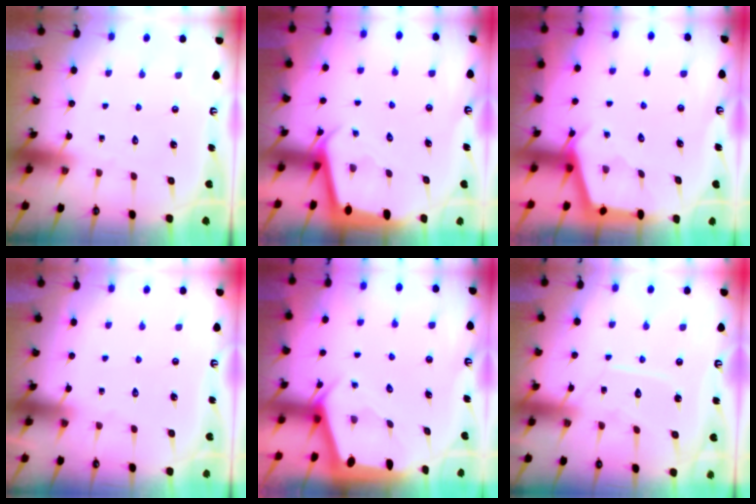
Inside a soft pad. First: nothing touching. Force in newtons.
{"total": 2.5, "press": 2.5, "slide": 0.1}
{"total": 2.7, "press": 2.7, "slide": 0.3}
{"total": 3.3, "press": 3.2, "slide": 0.5}
{"total": 2.1, "press": 2.0, "slide": 0.4}
{"total": 8.2, "press": 8.2, "slide": 0.0}